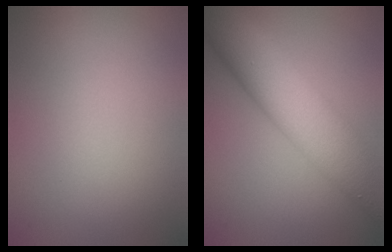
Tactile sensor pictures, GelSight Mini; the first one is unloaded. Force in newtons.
{"total": 10.0, "press": 10.0, "slide": 0.5}